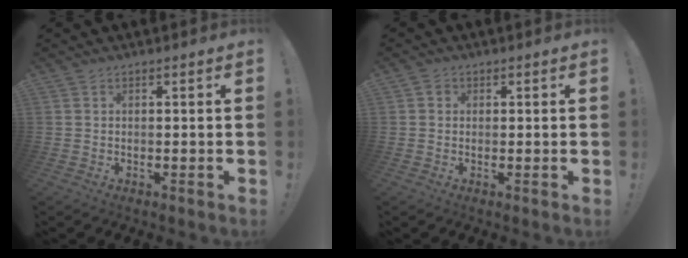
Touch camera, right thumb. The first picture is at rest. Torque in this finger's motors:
{"motor_torque": [0.29, -0.42, -0.02, -0.07, 0.00]}